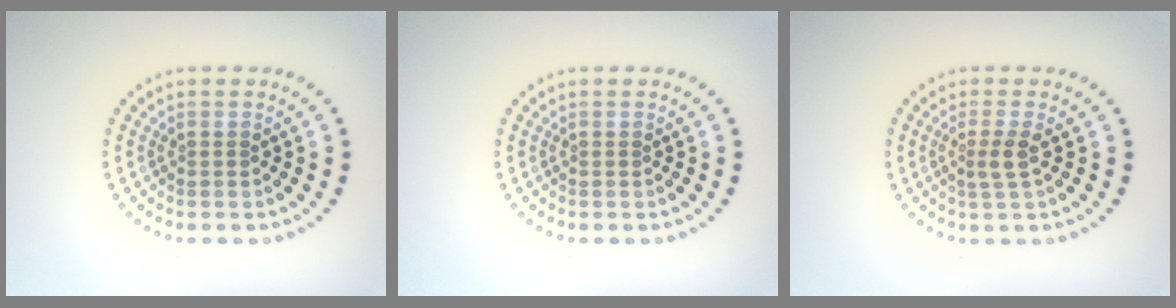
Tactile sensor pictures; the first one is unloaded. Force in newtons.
{"total": 0.0}
{"total": 1.7, "press": 1.3, "slide": 1.1}